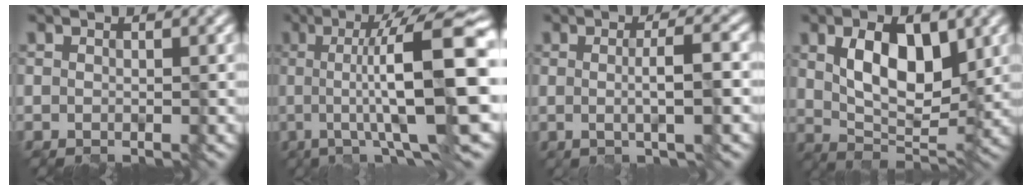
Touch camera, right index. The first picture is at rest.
{"total": 13.0, "force": [0.2, 2.7, 12.8], "torque": [-0.161, 0.016, -0.004]}
{"total": 3.5, "force": [0.2, 0.7, 3.5], "torque": [-0.049, 0.002, 0.002]}
{"total": 7.2, "force": [2.3, 3.5, 5.9], "torque": [-0.099, 0.000, 0.039]}